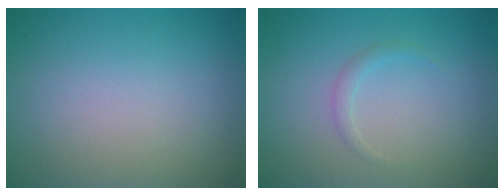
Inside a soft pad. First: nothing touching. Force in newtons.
{"total": 0.9, "press": 0.9, "slide": 0.0}